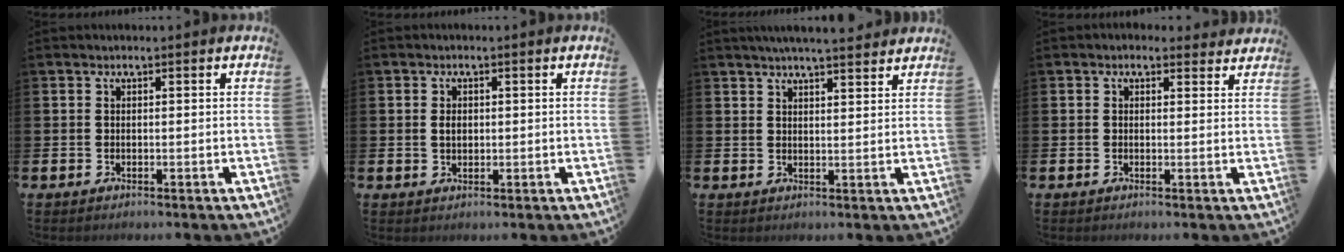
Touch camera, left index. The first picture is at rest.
{"total": 1.6, "force": [0.3, 1.2, 1.0], "torque": [-0.001, 0.000, -0.001]}
{"total": 4.7, "force": [4.6, -0.1, 1.2], "torque": [-0.024, -0.019, 0.081]}
{"total": 1.5, "force": [1.2, 0.8, 0.2], "torque": [0.005, 0.000, 0.019]}